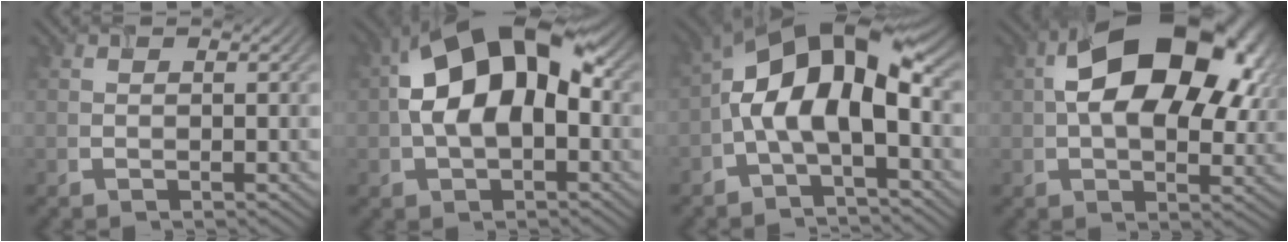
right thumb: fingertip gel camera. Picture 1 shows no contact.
{"total": 14.8, "force": [2.0, 8.5, 12.0], "torque": [-0.201, 0.017, 0.030]}
{"total": 12.4, "force": [-0.4, 5.9, 10.8], "torque": [-0.191, 0.022, -0.016]}
{"total": 17.9, "force": [4.7, 10.4, 13.8], "torque": [-0.219, 0.016, 0.075]}